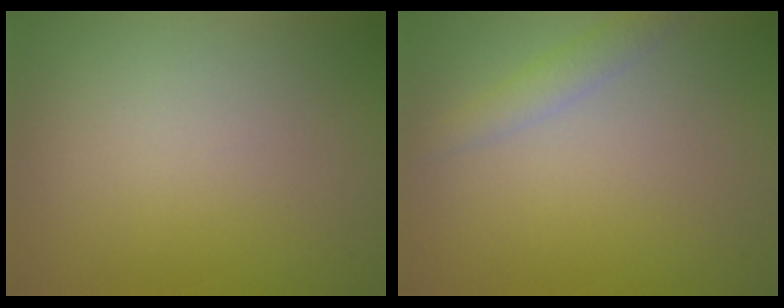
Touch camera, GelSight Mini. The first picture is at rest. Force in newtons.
{"total": 1.6, "press": 1.6, "slide": 0.2}